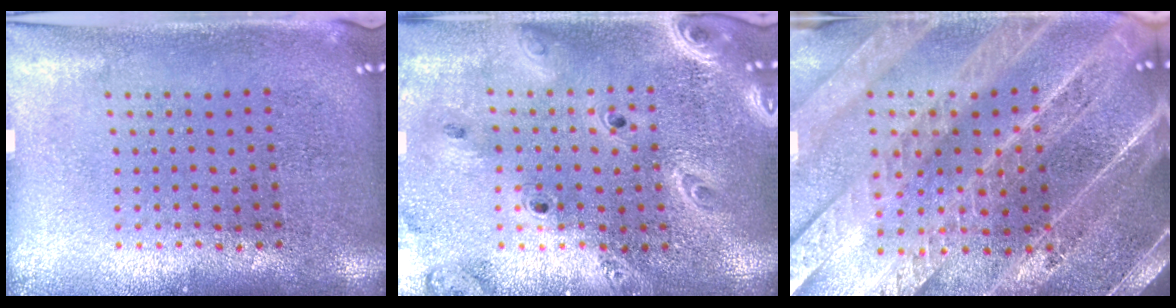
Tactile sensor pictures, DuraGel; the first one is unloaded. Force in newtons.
{"total": 2.7, "press": 2.3, "slide": 1.3}
{"total": 5.1, "press": 4.4, "slide": 2.6}